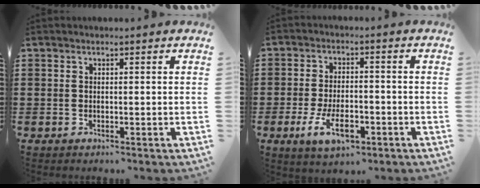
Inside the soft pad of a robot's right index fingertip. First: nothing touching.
{"total": 6.8, "force": [-3.0, 3.2, 5.2], "torque": [-0.112, -0.005, -0.056]}